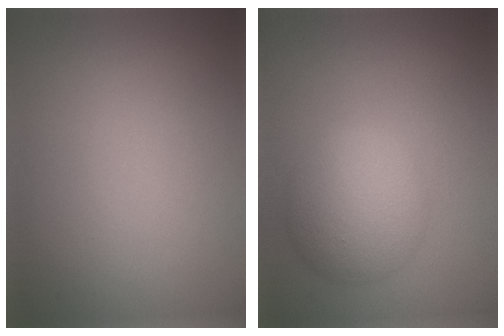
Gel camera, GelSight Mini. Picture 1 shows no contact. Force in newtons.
{"total": 6.1, "press": 6.1, "slide": 0.1}